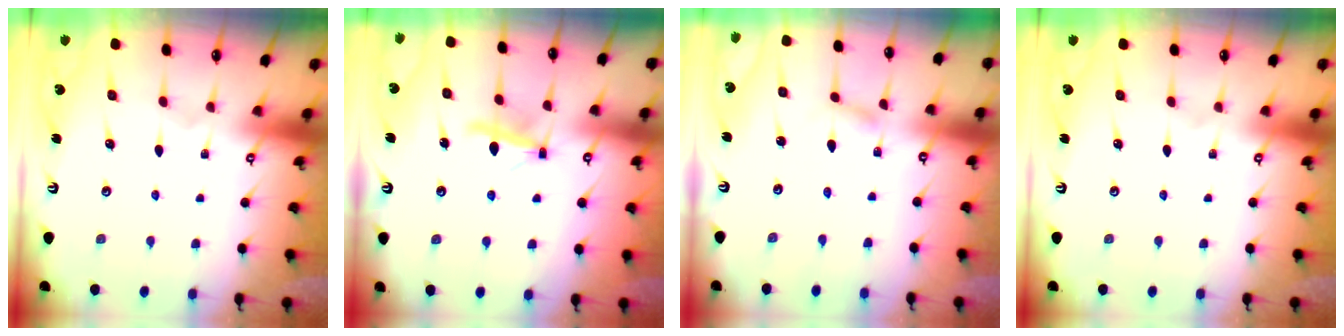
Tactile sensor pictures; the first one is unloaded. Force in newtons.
{"total": 7.4, "press": 7.3, "slide": 1.0}
{"total": 1.7, "press": 1.7, "slide": 0.2}
{"total": 0.0}